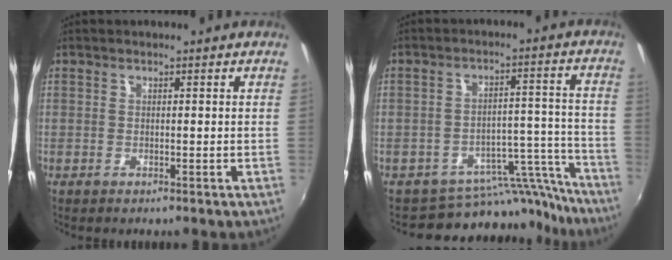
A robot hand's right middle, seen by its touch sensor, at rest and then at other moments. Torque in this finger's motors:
{"motor_torque": [0.28, -0.59, -0.12, 0.00]}